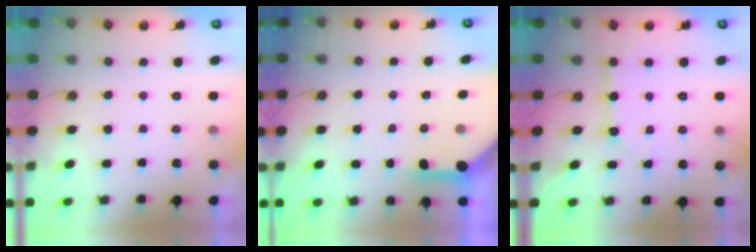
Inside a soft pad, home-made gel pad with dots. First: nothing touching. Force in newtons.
{"total": 4.2, "press": 4.2, "slide": 0.4}
{"total": 4.5, "press": 4.4, "slide": 0.2}